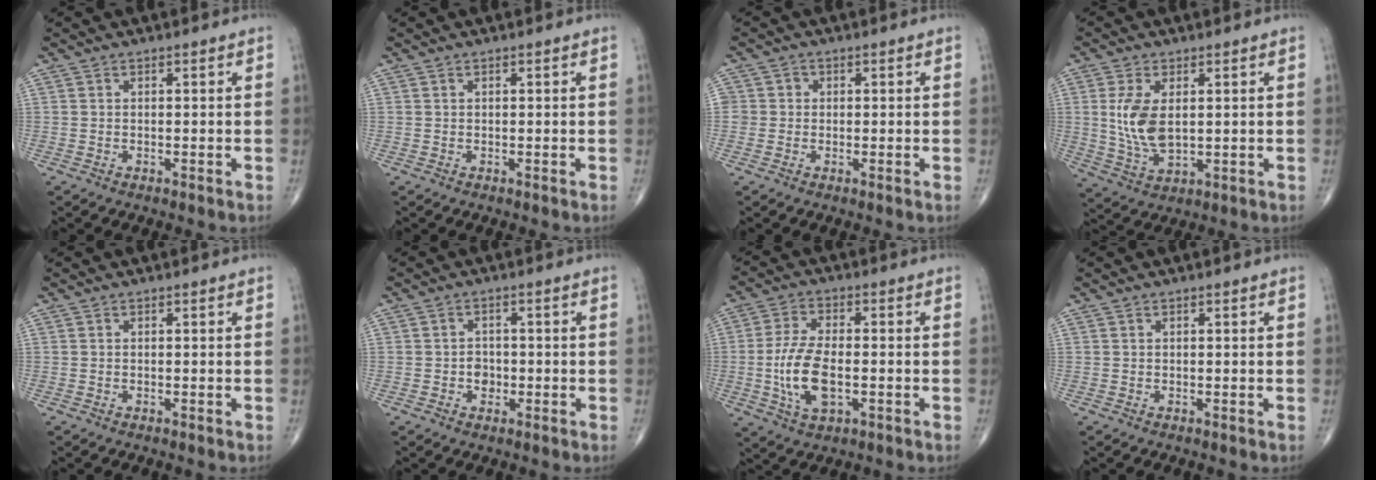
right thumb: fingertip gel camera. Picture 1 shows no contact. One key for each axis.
{"total": 0.0}
{"total": 2.3, "fx": -0.1, "fy": 2.2, "fz": 0.4, "tx": 0.013, "ty": 0.007, "tz": -0.005}
{"total": 9.0, "fx": 1.3, "fy": 4.7, "fz": 7.5, "tx": -0.151, "ty": -0.014, "tz": 0.034}
{"total": 0.0}
{"total": 2.7, "fx": -0.7, "fy": 2.3, "fz": 1.3, "tx": -0.002, "ty": 0.007, "tz": -0.014}
{"total": 10.7, "fx": -1.9, "fy": 5.1, "fz": 9.2, "tx": -0.188, "ty": 0.005, "tz": -0.036}
{"total": 0.0}